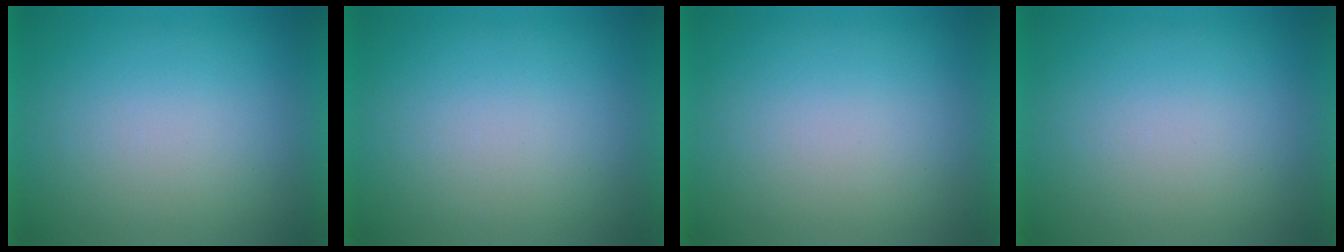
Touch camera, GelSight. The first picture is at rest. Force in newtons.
{"total": 0.0}
{"total": 0.0}
{"total": 0.0}